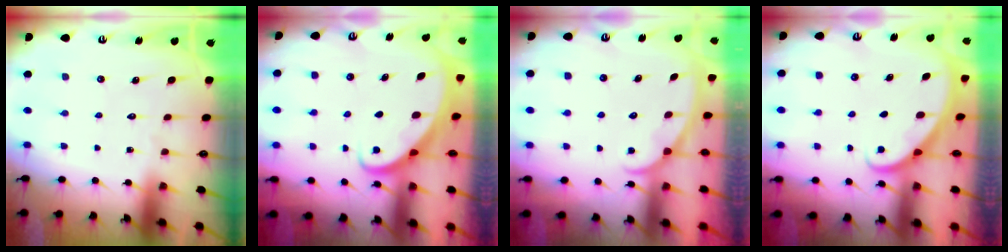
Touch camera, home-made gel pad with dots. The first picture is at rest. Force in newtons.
{"total": 2.4, "press": 2.4, "slide": 0.3}
{"total": 1.5, "press": 1.4, "slide": 0.2}
{"total": 1.9, "press": 1.9, "slide": 0.1}